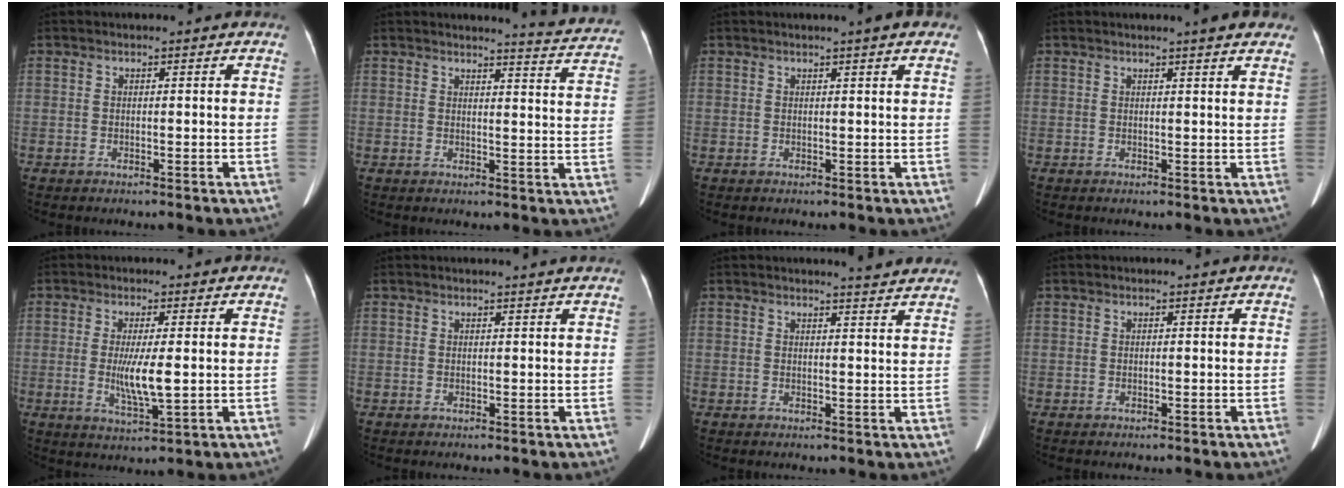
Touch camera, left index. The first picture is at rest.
{"total": 8.9, "force": [8.8, -0.5, 1.1], "torque": [-0.013, -0.052, 0.084]}
{"total": 2.9, "force": [2.0, -0.1, 2.1], "torque": [-0.027, 0.011, 0.022]}
{"total": 4.8, "force": [3.9, 0.2, 2.7], "torque": [-0.033, 0.007, 0.039]}
{"total": 5.9, "force": [-0.5, 0.8, 5.8], "torque": [-0.112, -0.014, -0.009]}
{"total": 2.5, "force": [2.3, -0.5, 0.7], "torque": [-0.012, 0.003, 0.027]}
{"total": 4.4, "force": [4.2, -0.3, 1.2], "torque": [-0.021, -0.006, 0.039]}
{"total": 0.0}